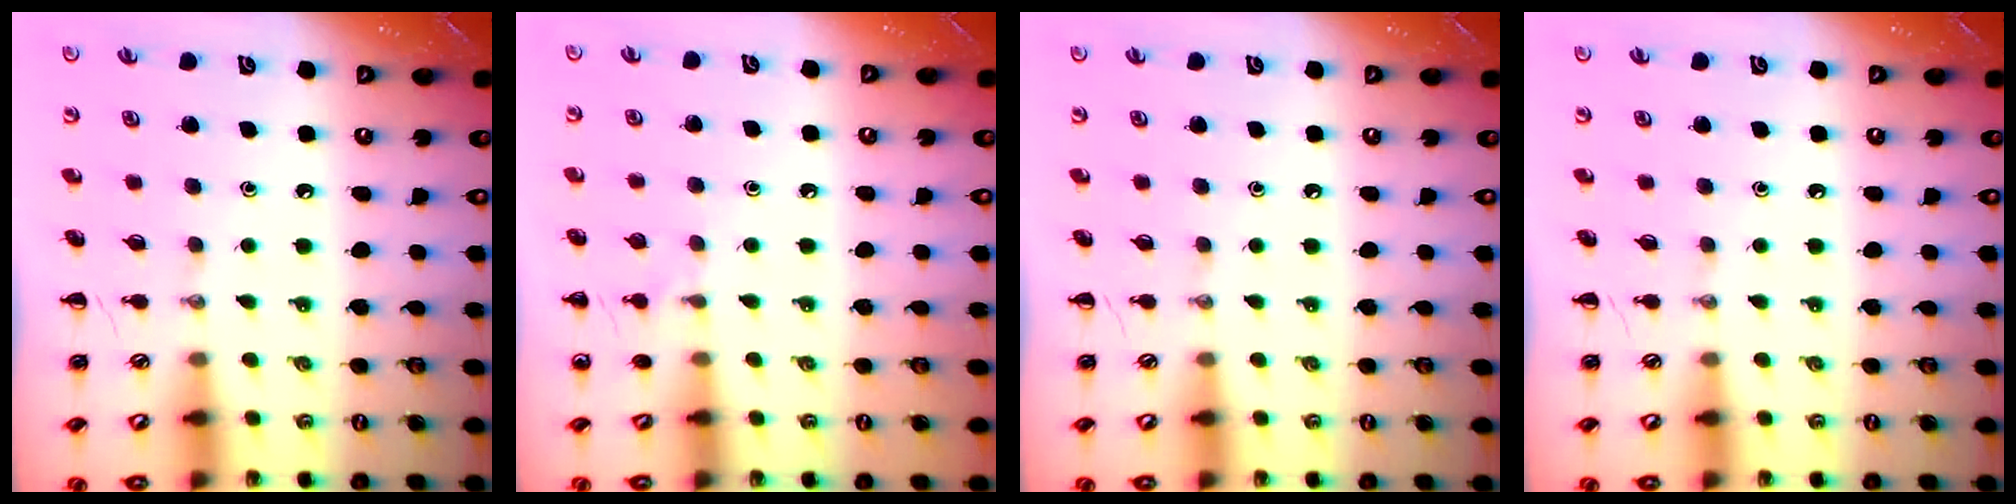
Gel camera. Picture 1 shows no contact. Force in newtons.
{"total": 5.7, "press": 5.5, "slide": 1.6}
{"total": 0.0}
{"total": 0.0}